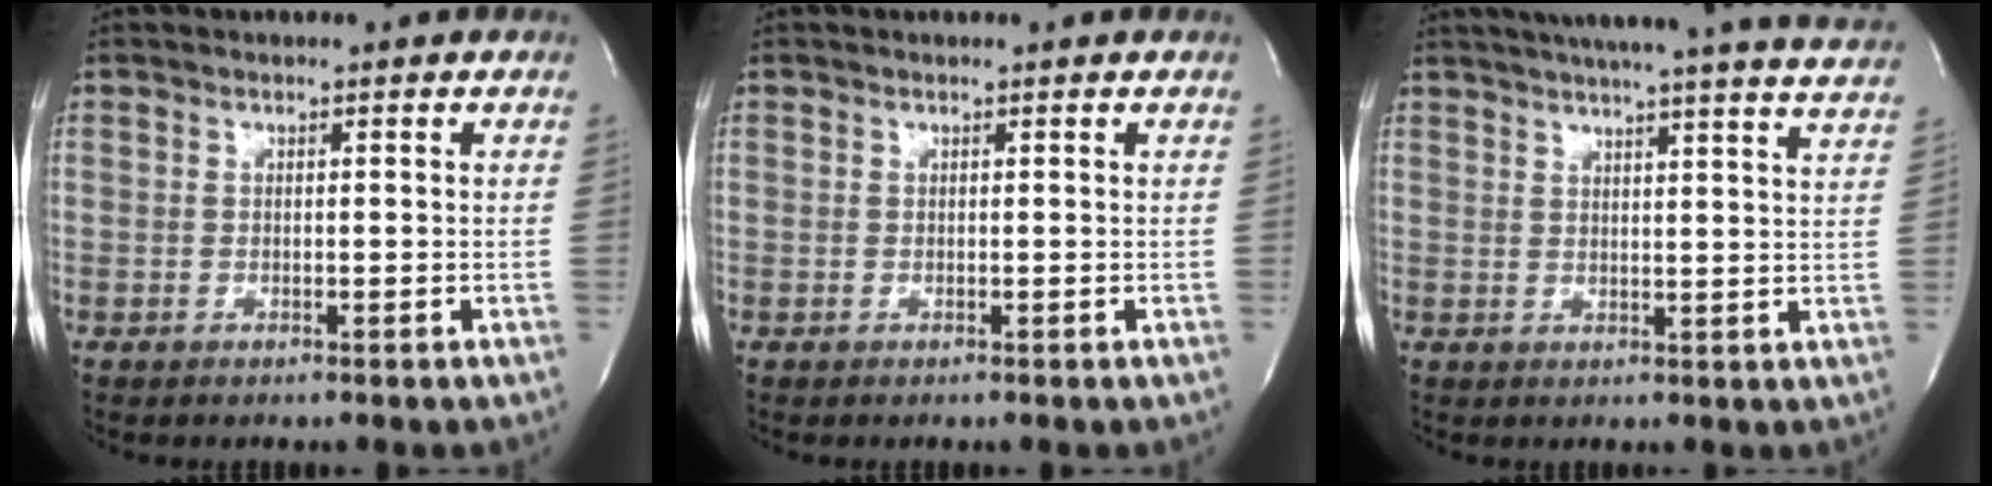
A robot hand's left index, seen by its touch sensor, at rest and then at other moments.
{"total": 0.7, "force": [0.7, 0.0, 0.1], "torque": [-0.005, 0.002, 0.006]}
{"total": 24.4, "force": [22.2, -0.1, 10.2], "torque": [-0.162, -0.029, 0.267]}